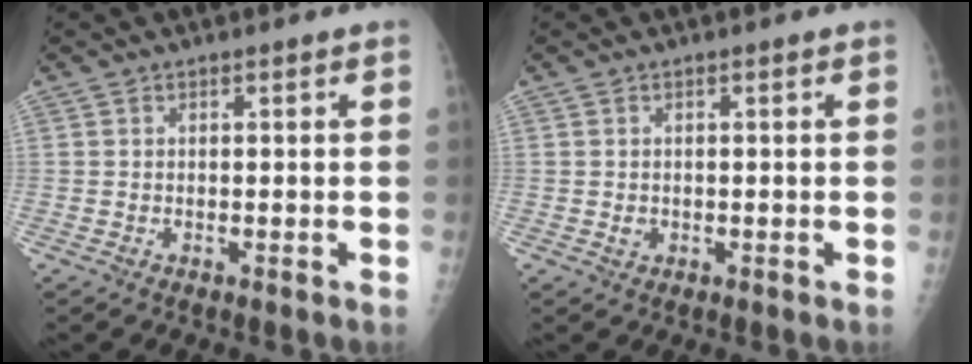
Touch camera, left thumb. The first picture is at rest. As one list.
[{"total": 1.1, "force": [-0.1, 0.9, 0.5], "torque": [-0.005, 0.001, 0.002]}]